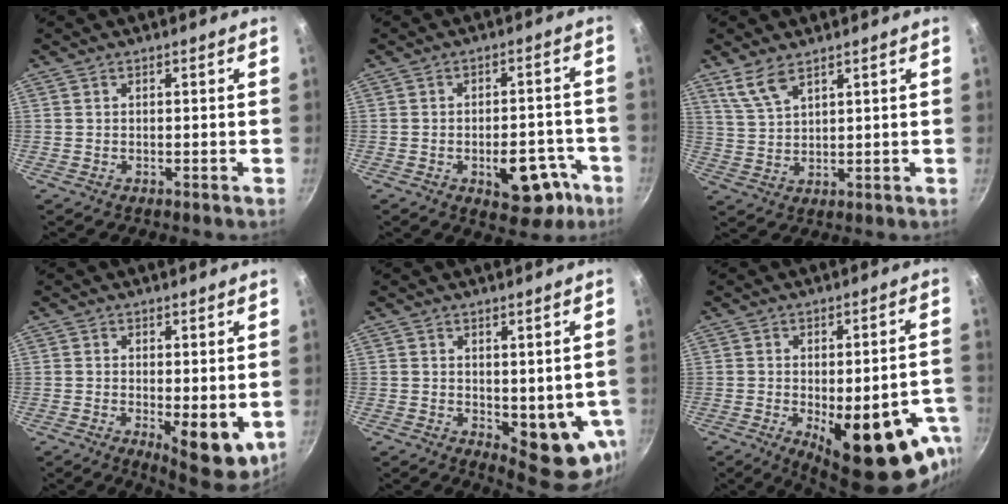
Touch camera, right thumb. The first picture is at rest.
{"total": 11.4, "force": [-4.7, 6.4, 8.2], "torque": [-0.061, 0.032, -0.053]}
{"total": 5.6, "force": [4.0, 2.1, 3.3], "torque": [-0.065, -0.018, 0.090]}
{"total": 9.0, "force": [-1.1, 3.7, 8.1], "torque": [-0.092, -0.011, -0.003]}
{"total": 10.1, "force": [-0.1, 4.8, 8.9], "torque": [-0.081, -0.017, 0.013]}
{"total": 19.6, "force": [-7.6, 7.7, 16.4], "torque": [-0.162, 0.003, -0.089]}